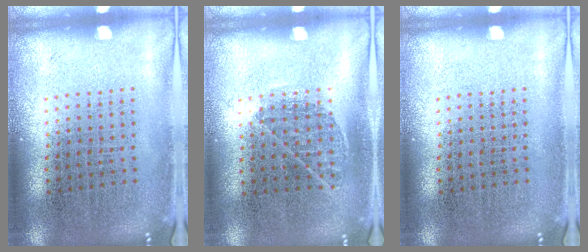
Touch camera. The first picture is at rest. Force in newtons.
{"total": 0.8, "press": 0.6, "slide": 0.6}
{"total": 0.0}